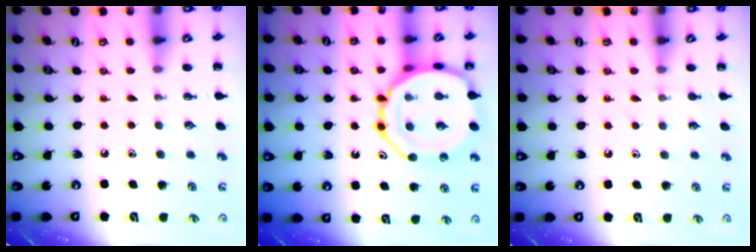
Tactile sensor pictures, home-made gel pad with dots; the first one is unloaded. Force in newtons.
{"total": 19.0, "press": 18.9, "slide": 1.6}
{"total": 3.2, "press": 3.0, "slide": 1.2}